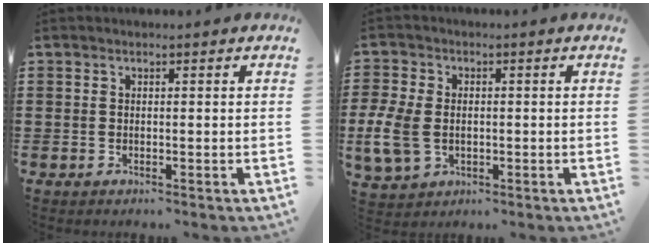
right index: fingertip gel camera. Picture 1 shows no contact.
{"total": 6.5, "force": [-1.0, 4.6, 4.5], "torque": [-0.125, -0.002, -0.024]}